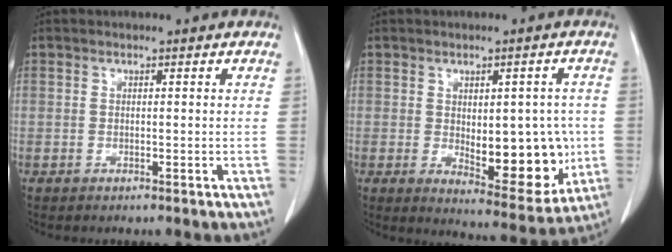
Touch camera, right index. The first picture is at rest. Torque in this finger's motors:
{"motor_torque": [0.55, -0.20, 0.31, 0.06]}